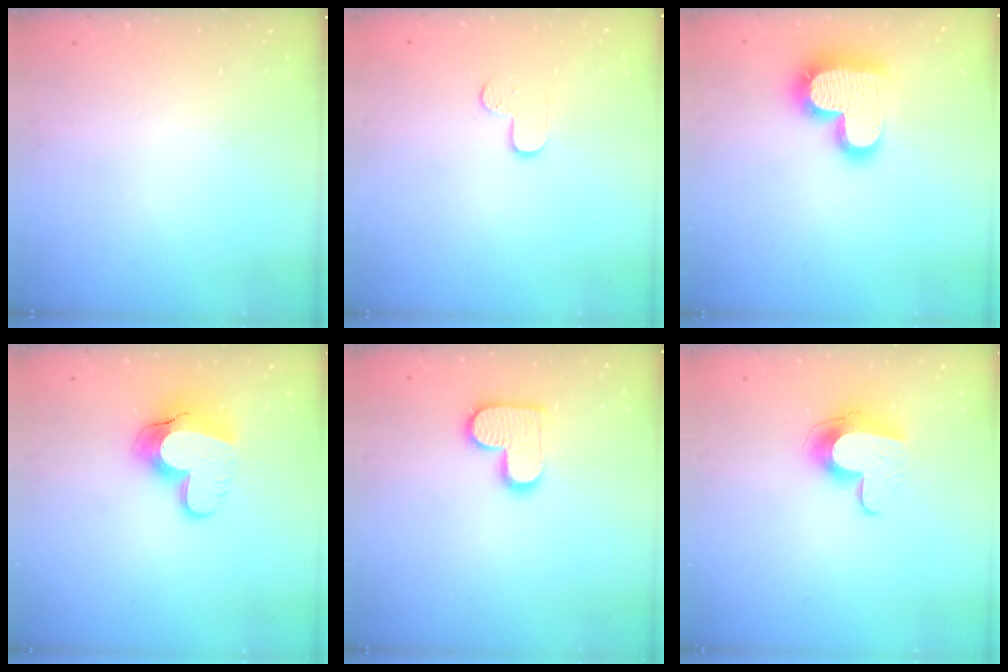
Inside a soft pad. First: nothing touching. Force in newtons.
{"total": 7.3, "press": 7.2, "slide": 0.6}
{"total": 18.8, "press": 18.8, "slide": 1.6}
{"total": 13.8, "press": 13.7, "slide": 1.1}
{"total": 13.1, "press": 13.1, "slide": 0.8}
{"total": 10.7, "press": 10.7, "slide": 0.8}